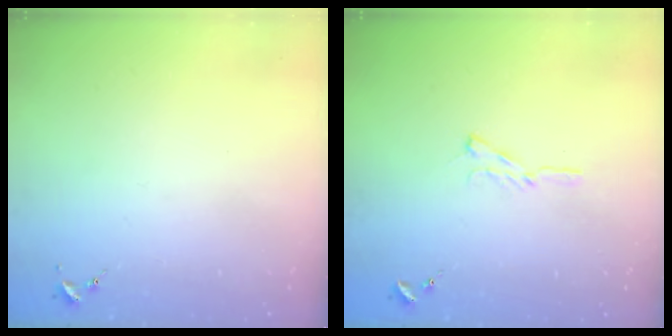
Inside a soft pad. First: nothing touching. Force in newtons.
{"total": 5.8, "press": 5.8, "slide": 0.6}